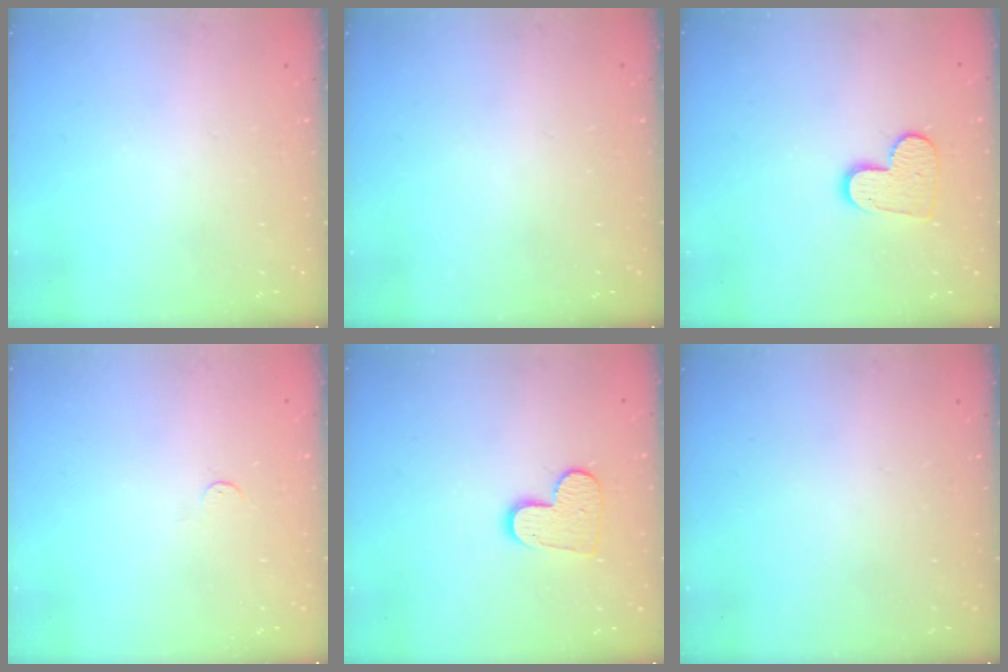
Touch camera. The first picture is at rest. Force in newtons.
{"total": 0.0}
{"total": 9.7, "press": 9.7, "slide": 0.5}
{"total": 3.2, "press": 3.2, "slide": 0.2}
{"total": 9.7, "press": 9.7, "slide": 0.5}
{"total": 0.0}